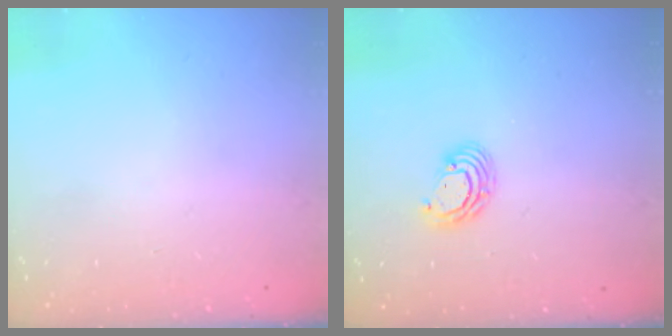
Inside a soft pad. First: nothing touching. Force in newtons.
{"total": 5.6, "press": 5.6, "slide": 0.3}